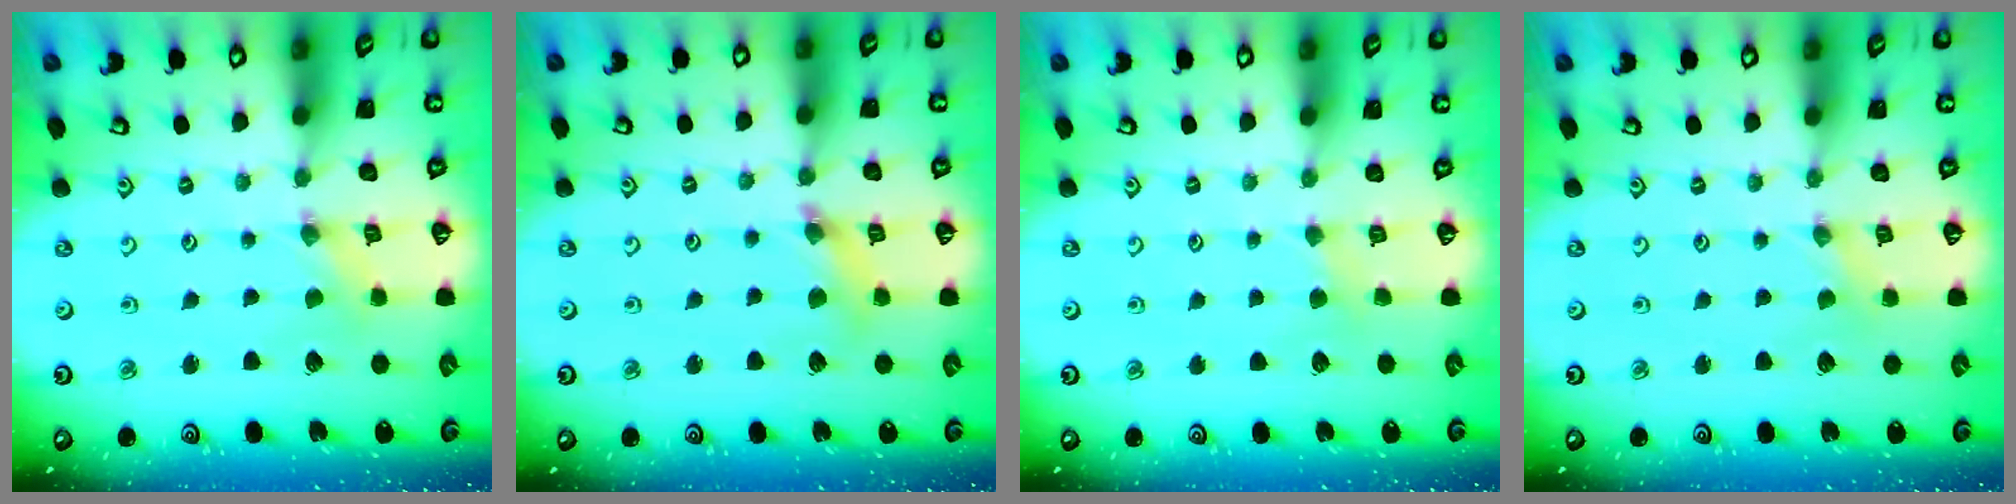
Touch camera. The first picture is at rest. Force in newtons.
{"total": 7.0, "press": 6.9, "slide": 0.7}
{"total": 2.8, "press": 2.7, "slide": 0.5}
{"total": 0.0}